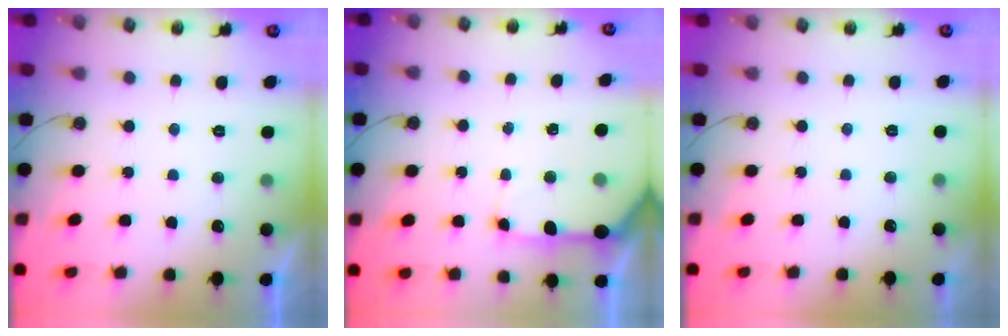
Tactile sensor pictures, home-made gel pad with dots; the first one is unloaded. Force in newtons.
{"total": 10.0, "press": 9.9, "slide": 1.3}
{"total": 0.0}